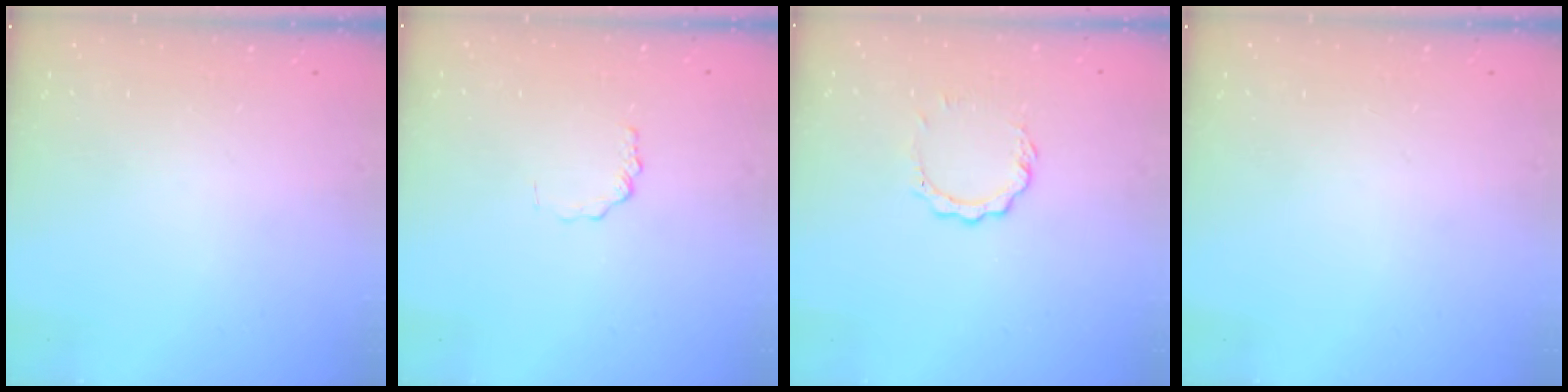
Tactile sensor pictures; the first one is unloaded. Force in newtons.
{"total": 1.4, "press": 1.4, "slide": 0.2}
{"total": 4.7, "press": 4.7, "slide": 0.5}
{"total": 0.0}